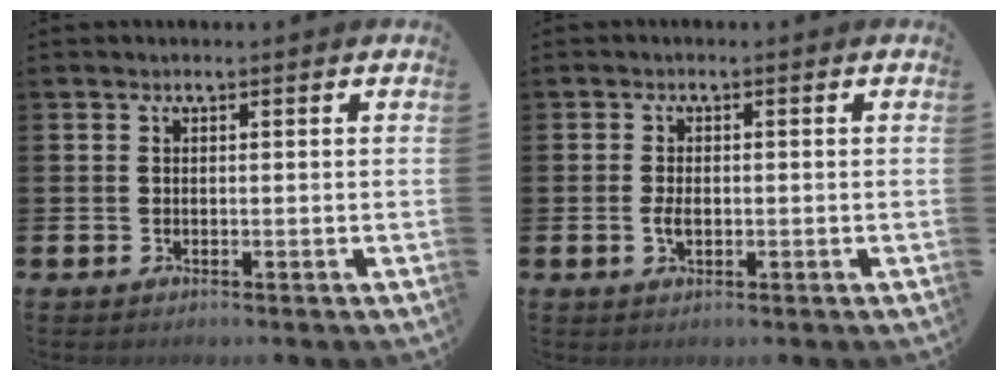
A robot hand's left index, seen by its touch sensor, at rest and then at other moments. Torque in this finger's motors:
{"motor_torque": [0.53, 0.21, 0.05, 0.02]}